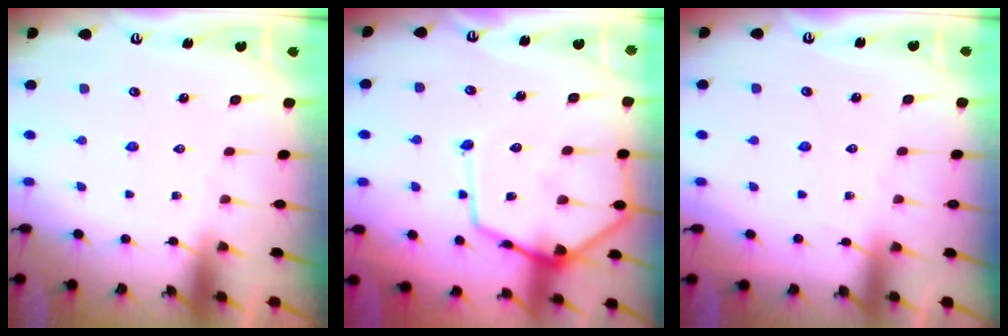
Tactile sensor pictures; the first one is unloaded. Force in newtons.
{"total": 14.6, "press": 14.5, "slide": 1.4}
{"total": 2.8, "press": 2.8, "slide": 0.4}